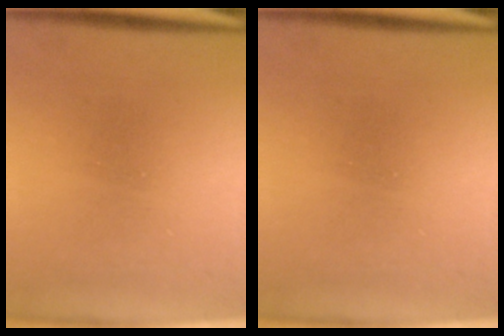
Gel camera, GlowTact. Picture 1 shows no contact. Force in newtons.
{"total": 0.0}